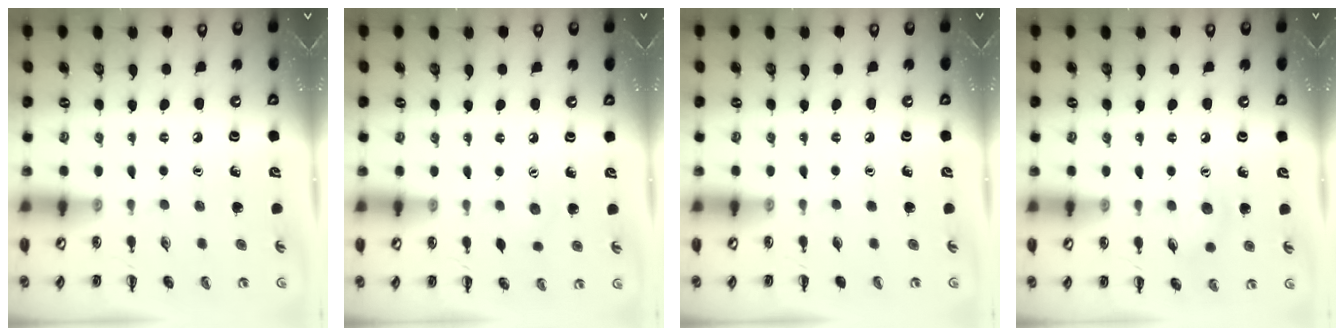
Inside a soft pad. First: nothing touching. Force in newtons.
{"total": 3.9, "press": 3.8, "slide": 0.9}
{"total": 0.0}
{"total": 6.7, "press": 6.5, "slide": 1.7}